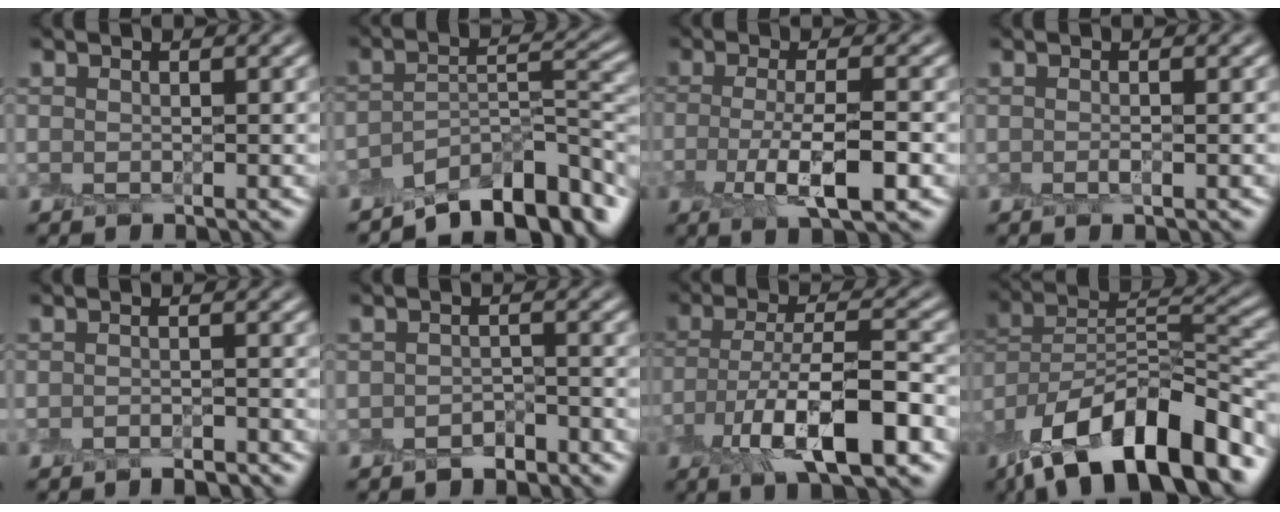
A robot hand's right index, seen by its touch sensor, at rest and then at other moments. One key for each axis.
{"total": 9.7, "fx": -7.0, "fy": 3.2, "fz": 5.9, "tx": -0.077, "ty": -0.005, "tz": -0.116}
{"total": 5.2, "fx": -1.4, "fy": 1.4, "fz": 4.8, "tx": -0.093, "ty": -0.004, "tz": -0.028}
{"total": 0.6, "fx": 0.0, "fy": -0.1, "fz": 0.5, "tx": -0.010, "ty": -0.003, "tz": -0.002}
{"total": 1.6, "fx": -1.4, "fy": 0.1, "fz": 0.8, "tx": -0.009, "ty": -0.001, "tz": -0.026}
{"total": 1.4, "fx": -1.1, "fy": 0.6, "fz": 0.7, "tx": -0.011, "ty": 0.005, "tz": -0.021}
{"total": 9.6, "fx": -3.8, "fy": 3.3, "fz": 8.2, "tx": -0.139, "ty": 0.002, "tz": -0.068}
{"total": 14.8, "fx": -9.8, "fy": 5.6, "fz": 9.6, "tx": -0.166, "ty": 0.021, "tz": -0.172}